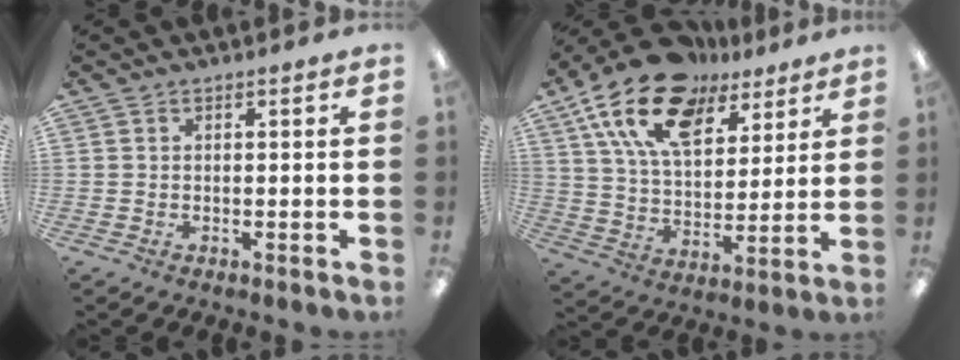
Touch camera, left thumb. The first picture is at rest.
{"total": 19.9, "force": [12.3, 10.9, 11.2], "torque": [-0.210, -0.051, 0.223]}